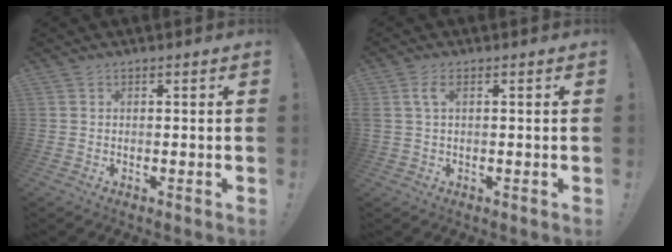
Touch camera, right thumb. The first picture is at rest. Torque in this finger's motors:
{"motor_torque": [0.51, 0.55, 1.43, 0.21, 0.32]}